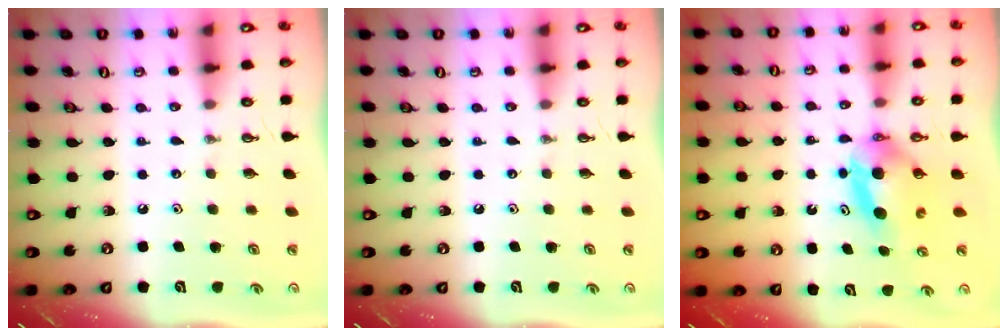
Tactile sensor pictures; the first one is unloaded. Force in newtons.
{"total": 0.0}
{"total": 7.0, "press": 6.3, "slide": 3.0}